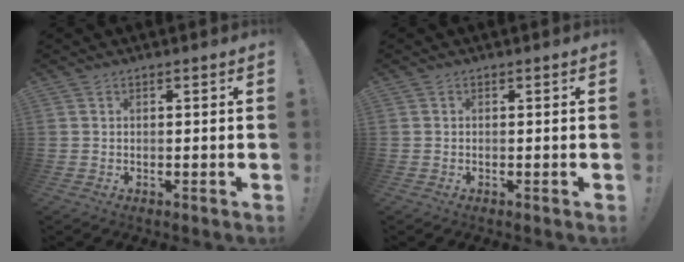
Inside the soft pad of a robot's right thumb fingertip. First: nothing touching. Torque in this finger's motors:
{"motor_torque": [0.07, 0.01, -0.02, 0.22, 0.01]}